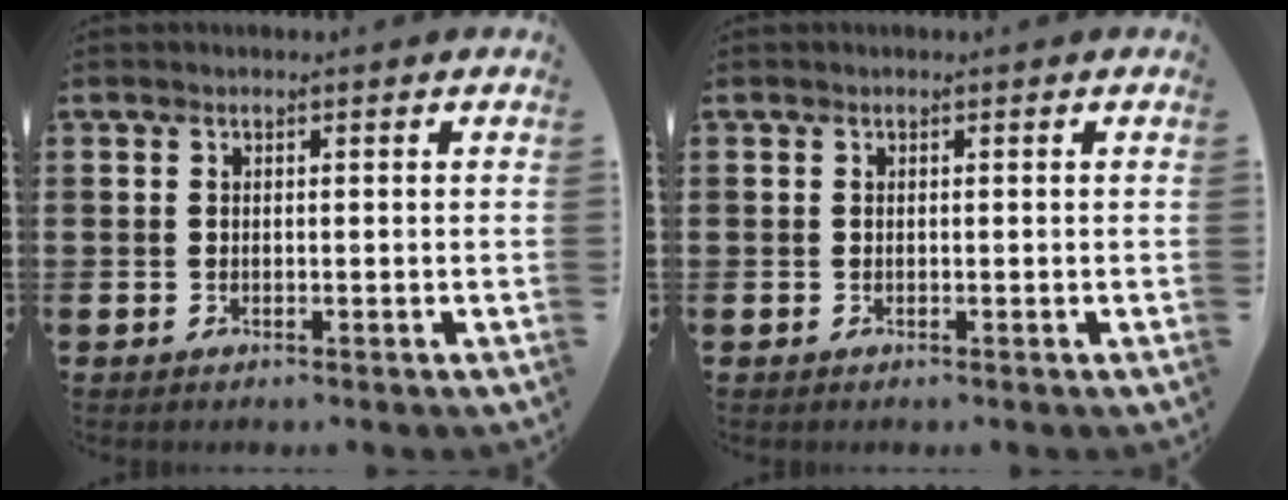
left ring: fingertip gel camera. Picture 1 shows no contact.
{"total": 0.0}